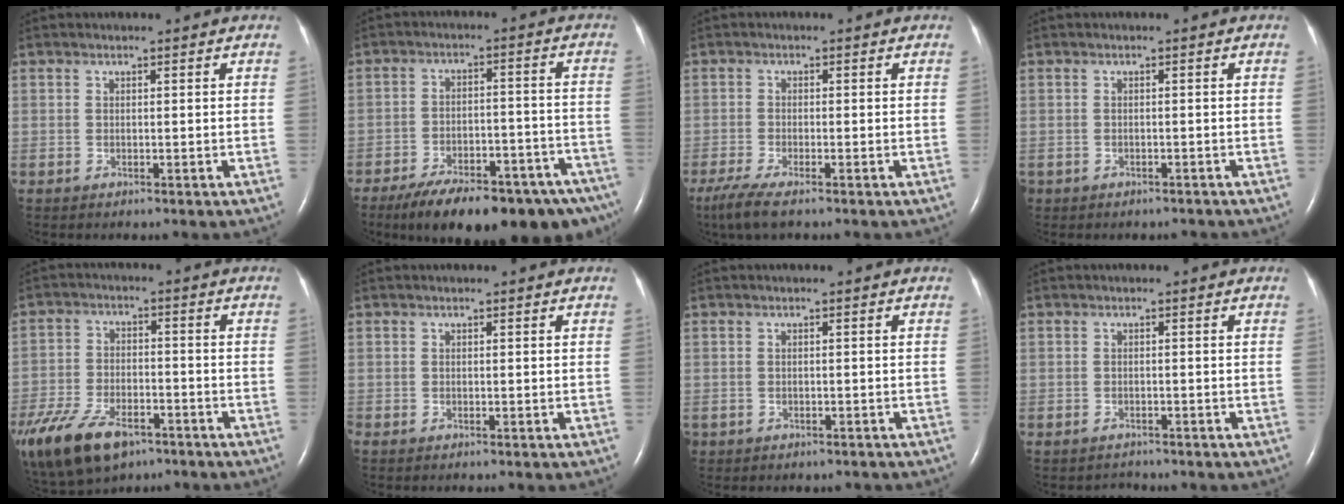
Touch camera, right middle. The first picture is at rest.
{"total": 20.8, "force": [-15.5, 5.9, 12.5], "torque": [-0.135, 0.009, -0.215]}
{"total": 4.8, "force": [-3.4, 0.6, 3.4], "torque": [-0.067, -0.015, -0.062]}
{"total": 2.7, "force": [-2.2, 1.4, 0.4], "torque": [-0.008, 0.002, -0.028]}
{"total": 17.6, "force": [-11.0, 8.9, 10.6], "torque": [-0.270, -0.024, -0.192]}
{"total": 0.0}
{"total": 1.8, "force": [-1.4, 1.1, 0.3], "torque": [-0.010, 0.001, -0.015]}
{"total": 1.3, "force": [-1.2, 0.5, -0.4], "torque": [0.001, -0.004, -0.017]}